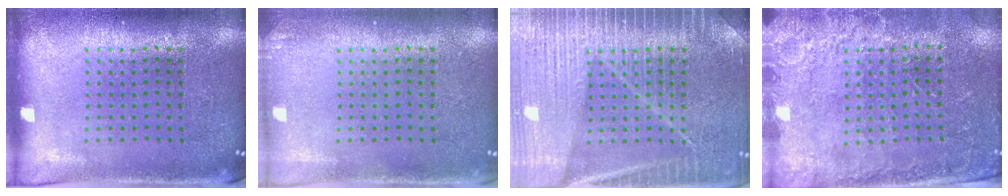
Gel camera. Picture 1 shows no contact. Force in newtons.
{"total": 0.9, "press": 0.9, "slide": 0.2}
{"total": 6.8, "press": 6.7, "slide": 1.0}
{"total": 2.6, "press": 2.6, "slide": 0.3}